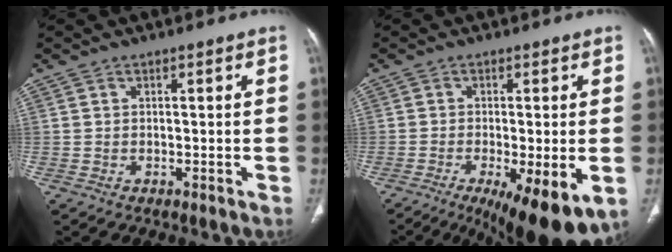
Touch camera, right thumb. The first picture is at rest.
{"total": 13.5, "force": [-5.6, 3.7, 11.7], "torque": [-0.162, -0.017, -0.078]}